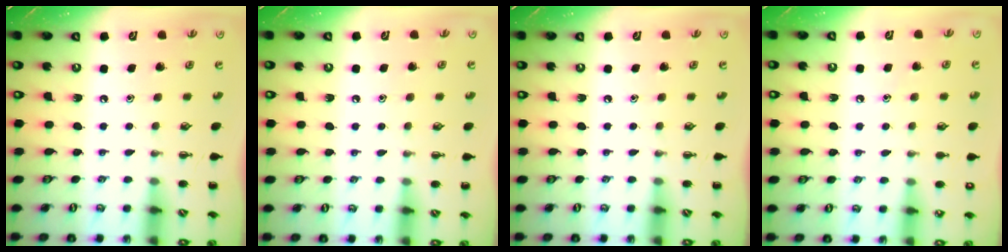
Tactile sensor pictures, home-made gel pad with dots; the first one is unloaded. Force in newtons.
{"total": 3.3, "press": 3.1, "slide": 1.1}
{"total": 0.0}
{"total": 6.9, "press": 6.8, "slide": 1.4}